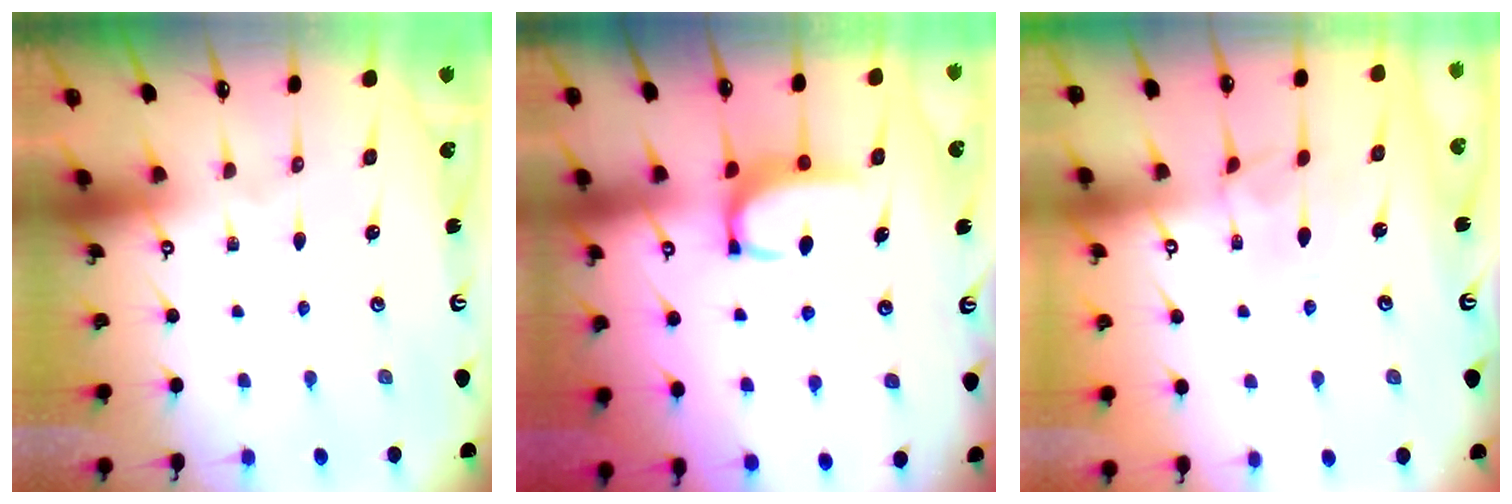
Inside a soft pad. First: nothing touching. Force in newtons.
{"total": 3.4, "press": 3.4, "slide": 0.4}
{"total": 3.9, "press": 3.9, "slide": 0.2}